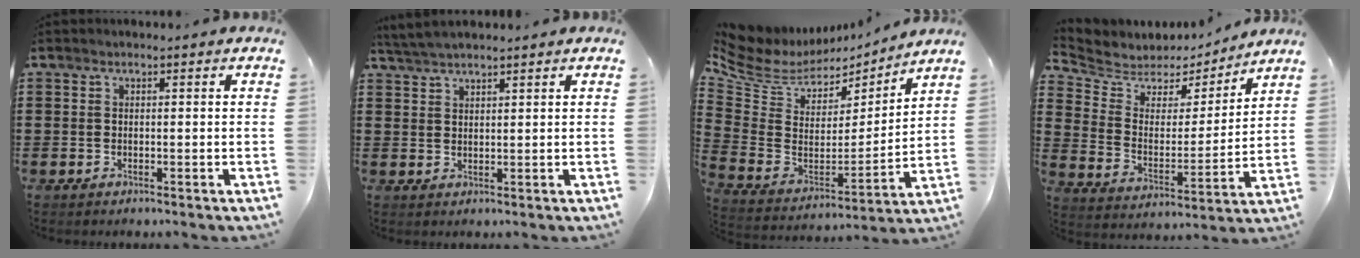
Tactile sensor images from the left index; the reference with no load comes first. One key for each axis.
{"total": 2.7, "fx": 2.6, "fy": 0.0, "fz": 0.7, "tx": -0.019, "ty": 0.000, "tz": 0.052}
{"total": 7.3, "fx": 4.9, "fy": 4.7, "fz": 2.6, "tx": -0.093, "ty": -0.035, "tz": 0.086}
{"total": 5.3, "fx": 4.8, "fy": 2.4, "fz": 0.1, "tx": -0.043, "ty": -0.035, "tz": 0.080}